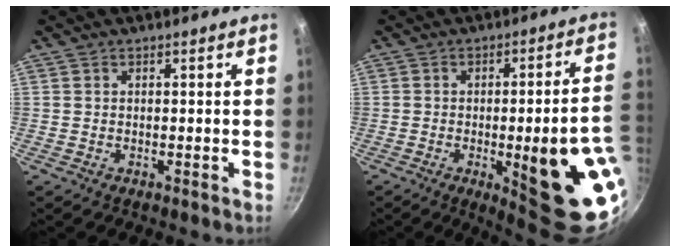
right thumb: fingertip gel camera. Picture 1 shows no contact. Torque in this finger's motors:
{"motor_torque": [2.81, 2.20, 2.30, -0.47, 0.46]}